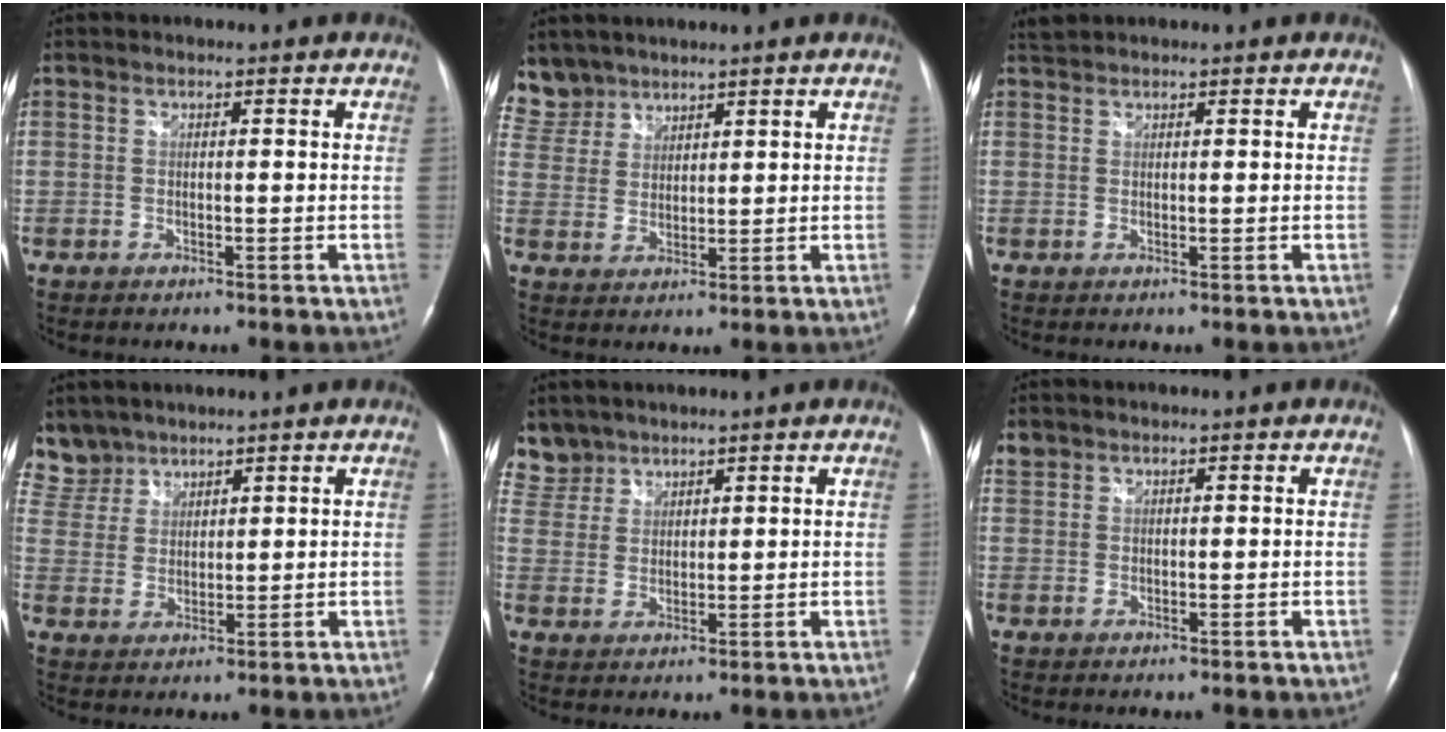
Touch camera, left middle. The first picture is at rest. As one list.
[{"total": 6.7, "force": [5.7, 3.5, -0.3], "torque": [0.006, 0.009, 0.121]}, {"total": 1.3, "force": [1.3, 0.1, 0.0], "torque": [-0.010, 0.013, 0.031]}, {"total": 7.2, "force": [6.1, 3.8, -0.2], "torque": [0.003, 0.010, 0.130]}, {"total": 5.8, "force": [4.9, 3.1, -0.4], "torque": [0.013, 0.008, 0.104]}, {"total": 1.6, "force": [1.3, 1.0, 0.0], "torque": [0.001, 0.012, 0.024]}]